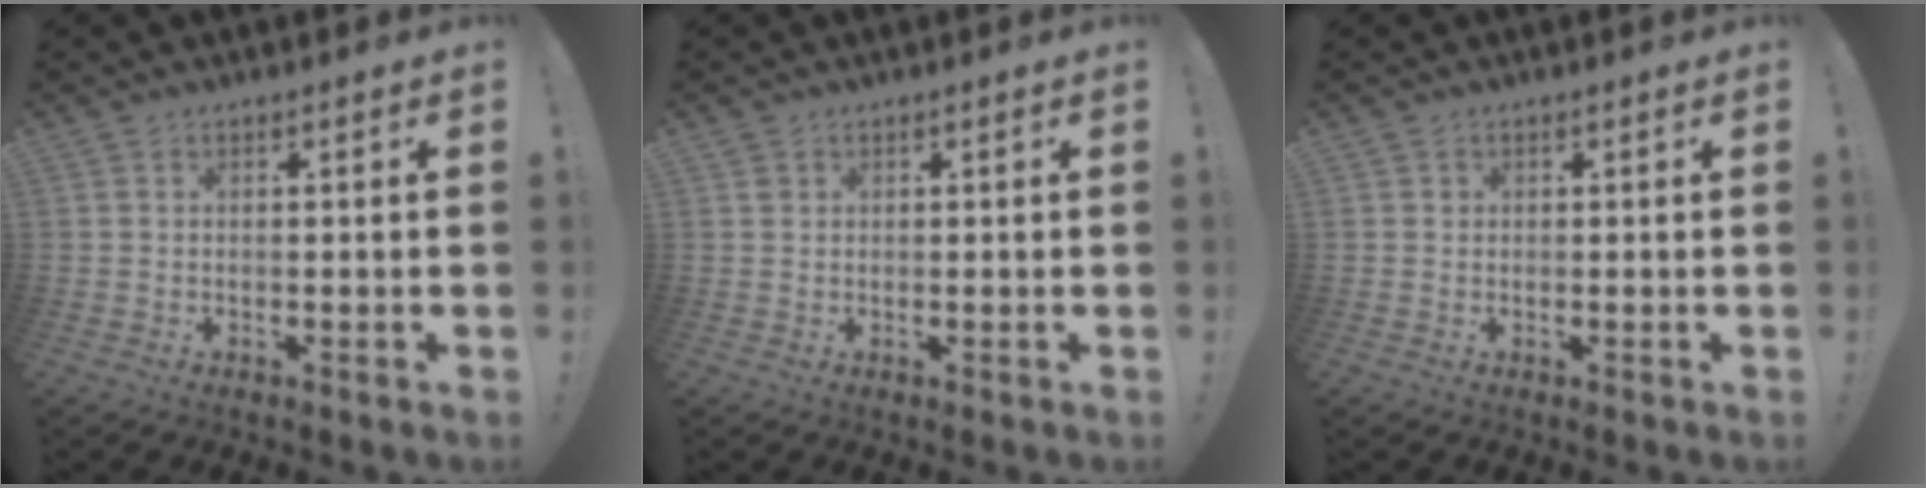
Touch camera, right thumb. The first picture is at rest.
{"total": 1.2, "force": [0.7, 0.9, 0.3], "torque": [-0.005, 0.002, 0.014]}
{"total": 0.9, "force": [0.1, 0.8, 0.1], "torque": [0.006, 0.000, 0.000]}